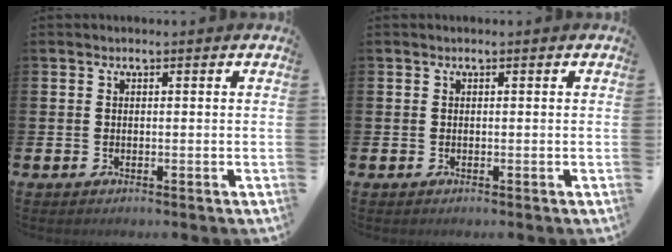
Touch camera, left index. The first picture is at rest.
{"total": 0.0}